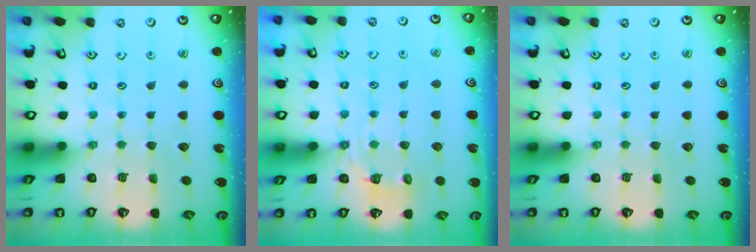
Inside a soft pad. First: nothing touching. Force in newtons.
{"total": 6.0, "press": 5.8, "slide": 1.7}
{"total": 0.0}